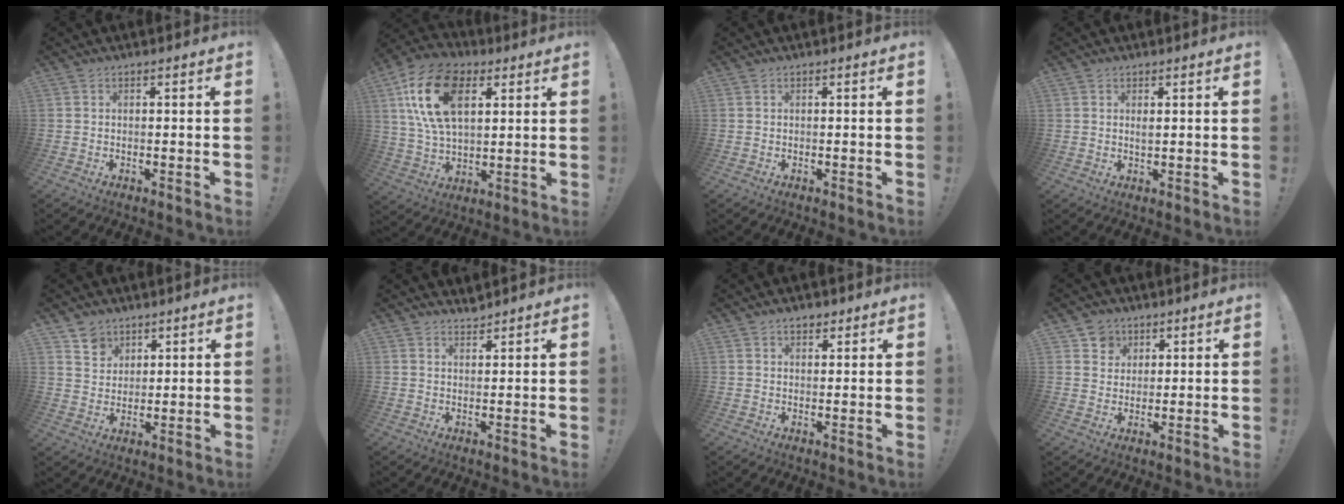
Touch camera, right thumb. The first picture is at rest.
{"total": 19.4, "force": [7.3, 11.4, 13.8], "torque": [-0.253, -0.013, 0.127]}
{"total": 0.0}
{"total": 1.3, "force": [0.9, 0.8, 0.6], "torque": [0.004, -0.006, 0.013]}
{"total": 6.6, "force": [4.6, 4.7, 0.8], "torque": [-0.006, -0.034, 0.087]}
{"total": 2.2, "force": [2.2, 0.3, 0.2], "torque": [0.004, -0.017, 0.039]}
{"total": 2.6, "force": [1.8, 1.5, 1.1], "torque": [-0.008, -0.007, 0.030]}
{"total": 5.8, "force": [3.1, 4.9, 0.6], "torque": [-0.006, -0.018, 0.058]}